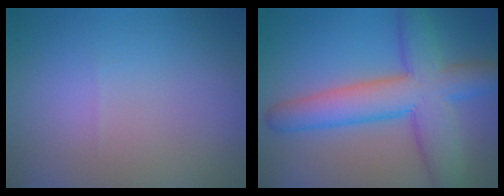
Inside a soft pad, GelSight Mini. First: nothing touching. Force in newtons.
{"total": 8.1, "press": 8.1, "slide": 0.3}